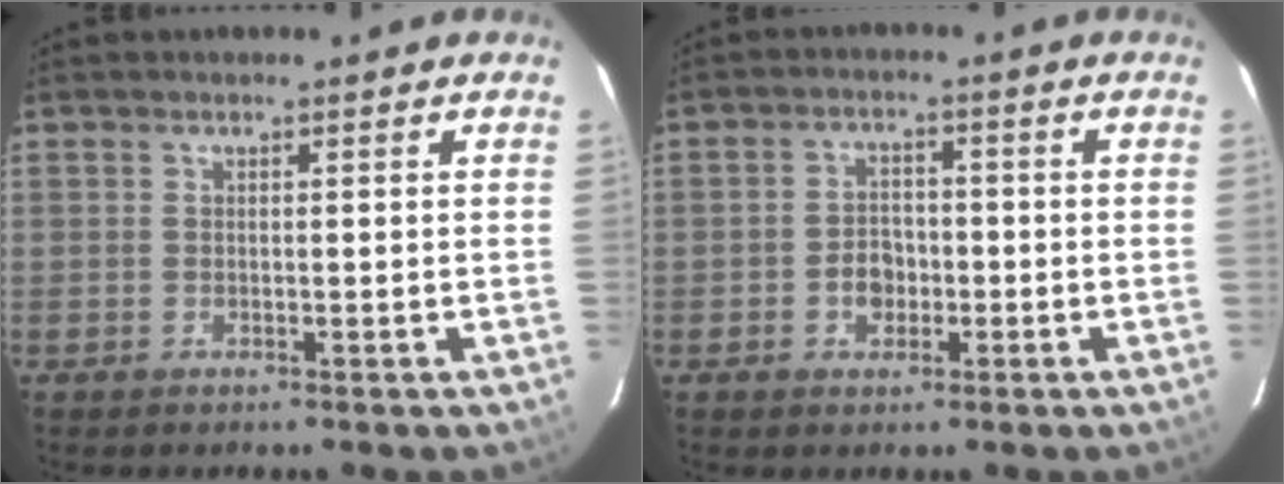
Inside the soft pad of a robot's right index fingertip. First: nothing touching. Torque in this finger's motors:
{"motor_torque": [0.65, 0.07, 0.09, 0.00]}